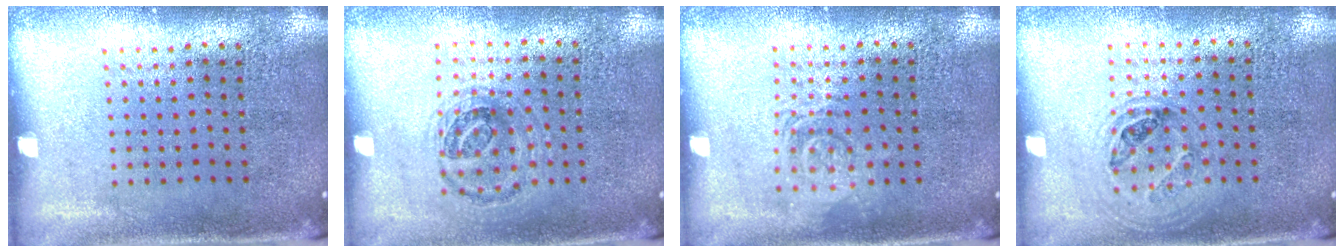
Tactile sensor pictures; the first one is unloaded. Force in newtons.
{"total": 1.0, "press": 1.0, "slide": 0.3}
{"total": 1.2, "press": 1.2, "slide": 0.2}
{"total": 1.0, "press": 0.9, "slide": 0.3}